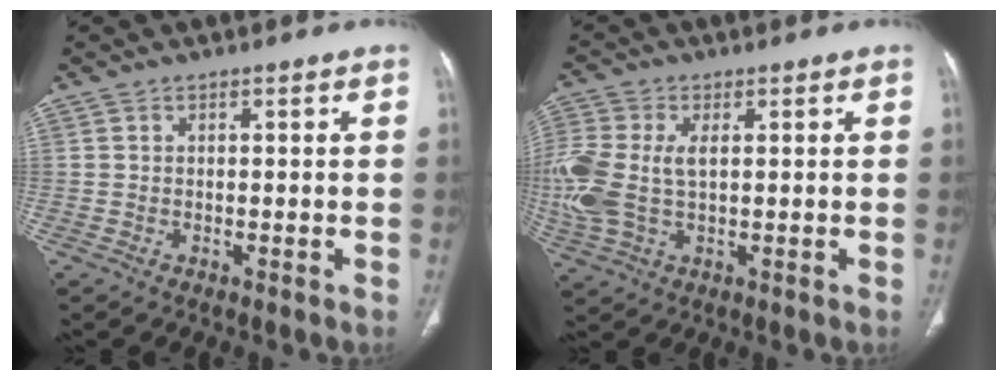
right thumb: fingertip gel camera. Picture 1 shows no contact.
{"total": 13.1, "force": [0.7, 7.7, 10.5], "torque": [-0.280, 0.008, 0.018]}